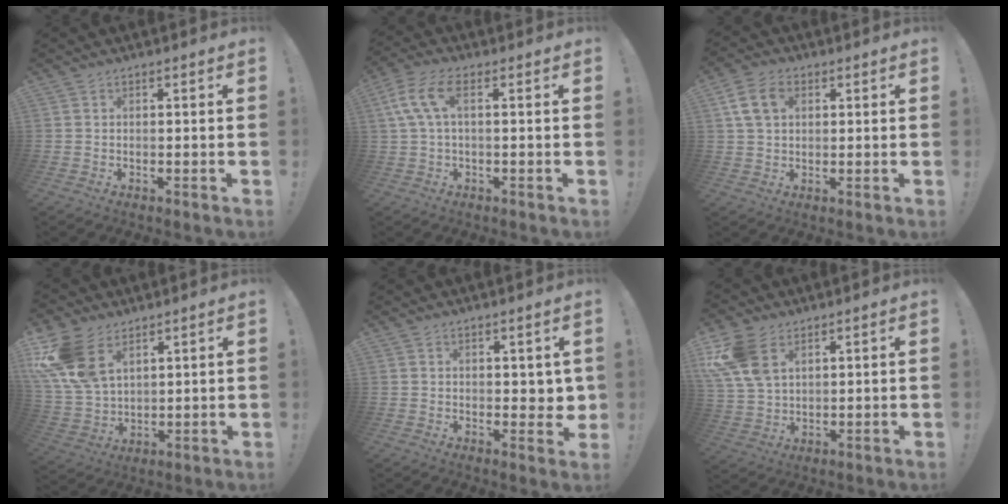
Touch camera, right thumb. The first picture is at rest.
{"total": 8.8, "force": [2.2, 3.5, 7.7], "torque": [-0.168, -0.002, 0.044]}
{"total": 8.4, "force": [2.6, 5.7, 5.6], "torque": [-0.115, 0.006, 0.052]}
{"total": 14.5, "force": [7.5, 9.0, 8.5], "torque": [-0.175, -0.040, 0.148]}
{"total": 3.5, "force": [1.7, 2.6, 1.6], "torque": [-0.014, -0.011, 0.034]}
{"total": 12.8, "force": [5.8, 8.2, 7.9], "torque": [-0.154, -0.021, 0.116]}